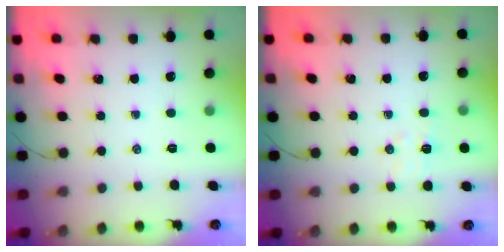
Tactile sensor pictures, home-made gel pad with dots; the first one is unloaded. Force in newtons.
{"total": 5.4, "press": 5.3, "slide": 1.0}